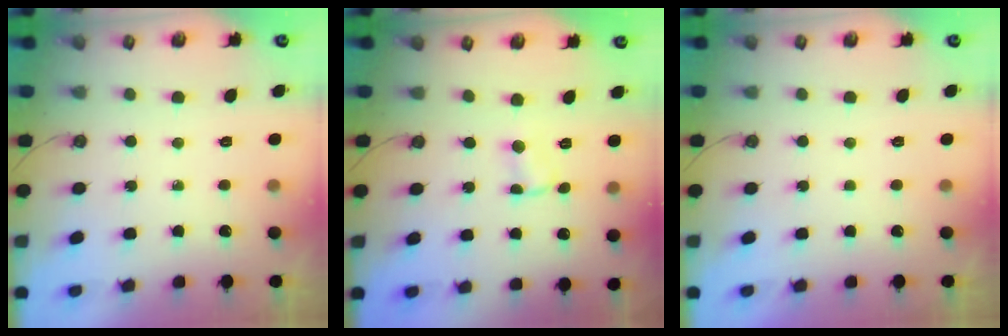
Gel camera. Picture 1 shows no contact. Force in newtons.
{"total": 3.0, "press": 1.0, "slide": 2.8}
{"total": 0.0}